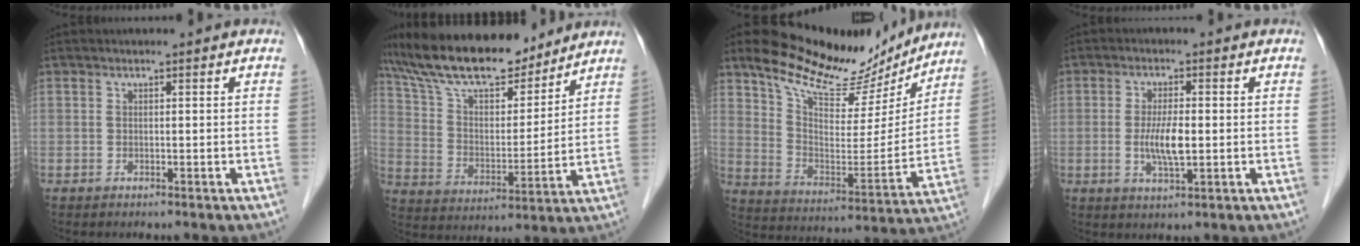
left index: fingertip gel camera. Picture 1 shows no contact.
{"total": 19.5, "force": [16.3, 5.3, 9.4], "torque": [-0.171, 0.022, 0.283]}
{"total": 19.1, "force": [16.8, 5.5, 7.4], "torque": [-0.122, -0.021, 0.256]}
{"total": 5.1, "force": [-0.7, 1.1, 4.9], "torque": [-0.103, -0.012, -0.013]}